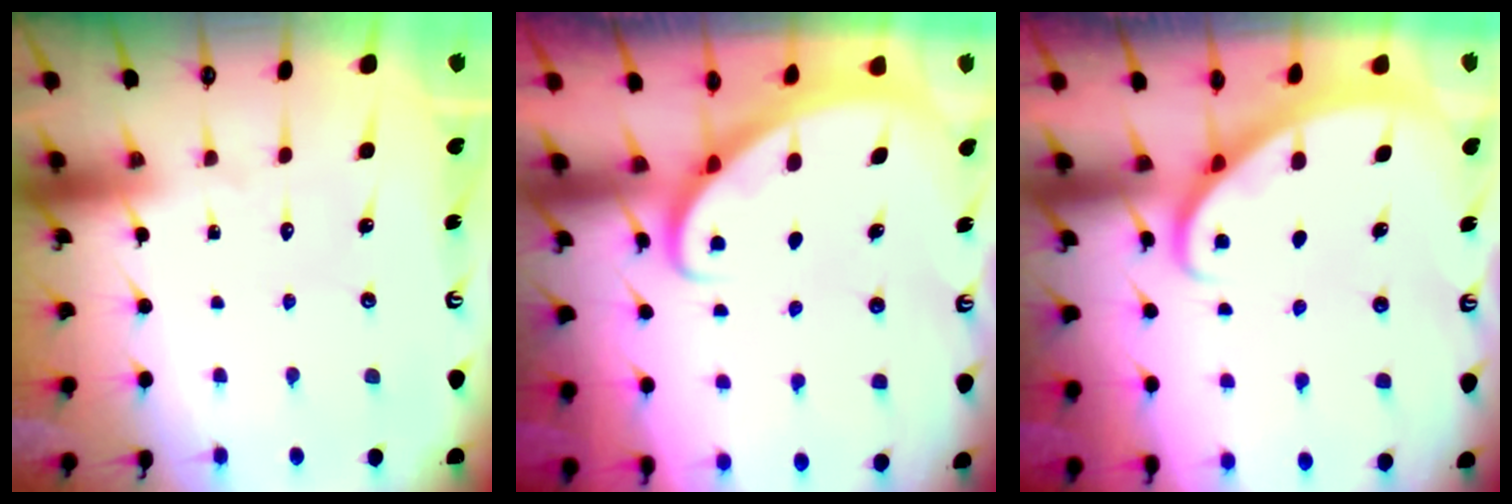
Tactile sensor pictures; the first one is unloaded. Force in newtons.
{"total": 2.7, "press": 2.7, "slide": 0.3}
{"total": 2.1, "press": 2.1, "slide": 0.1}